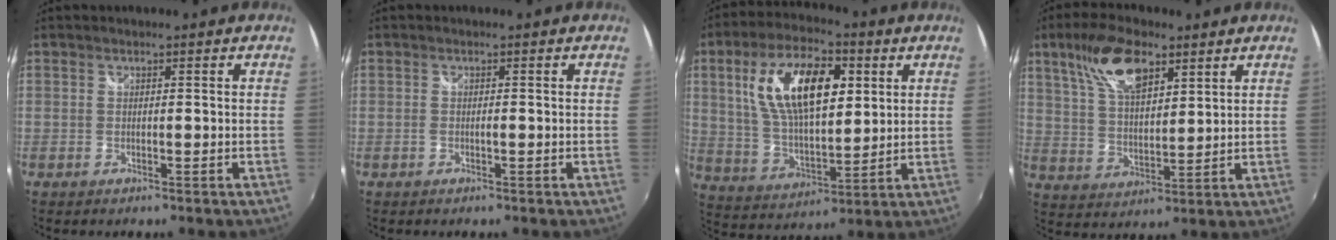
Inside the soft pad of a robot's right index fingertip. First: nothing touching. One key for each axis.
{"total": 0.6, "fx": -0.2, "fy": 0.2, "fz": 0.6, "tx": -0.010, "ty": -0.001, "tz": -0.006}
{"total": 18.3, "fx": 5.6, "fy": 8.4, "fz": 15.3, "tx": -0.285, "ty": 0.020, "tz": 0.108}
{"total": 12.0, "fx": 6.8, "fy": 5.0, "fz": 8.5, "tx": -0.161, "ty": 0.020, "tz": 0.130}